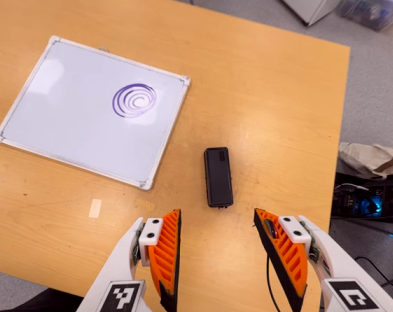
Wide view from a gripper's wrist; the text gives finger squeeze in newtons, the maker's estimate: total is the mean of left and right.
{"total": 0.0}